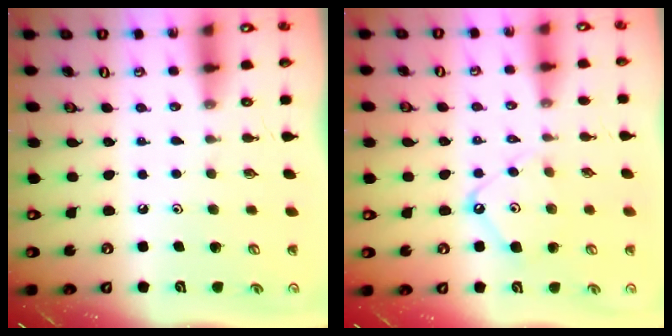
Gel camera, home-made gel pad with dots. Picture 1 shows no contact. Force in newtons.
{"total": 7.0, "press": 7.0, "slide": 0.8}